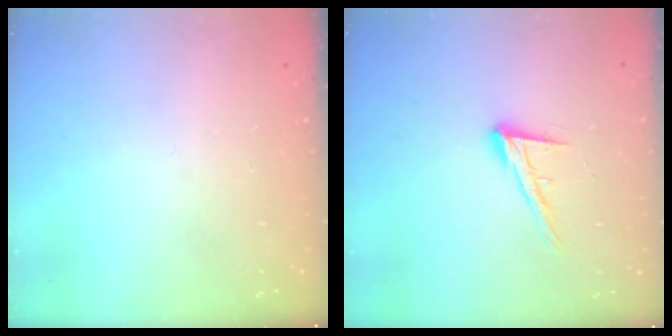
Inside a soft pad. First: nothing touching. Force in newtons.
{"total": 13.2, "press": 12.7, "slide": 3.4}